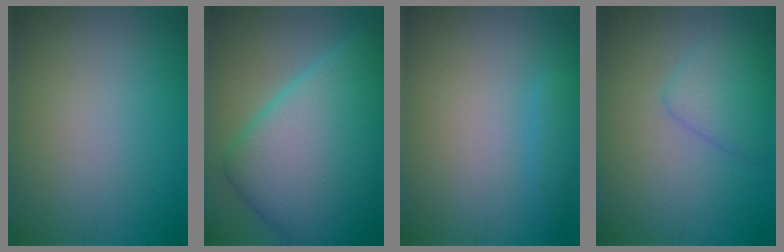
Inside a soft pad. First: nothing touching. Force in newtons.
{"total": 13.3, "press": 13.3, "slide": 0.3}
{"total": 1.4, "press": 1.4, "slide": 0.1}
{"total": 2.7, "press": 2.7, "slide": 0.0}